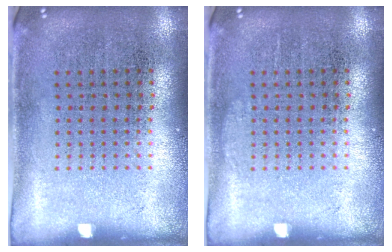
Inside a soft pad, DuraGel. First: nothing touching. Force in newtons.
{"total": 0.5, "press": 0.5, "slide": 0.1}